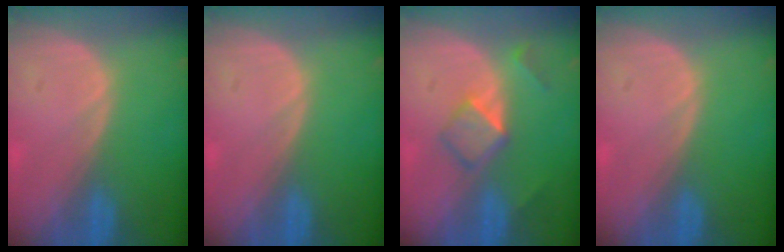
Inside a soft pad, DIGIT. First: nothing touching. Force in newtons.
{"total": 0.0}
{"total": 5.3, "press": 4.5, "slide": 2.9}
{"total": 0.0}